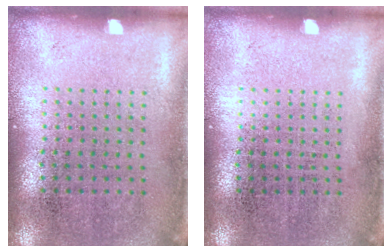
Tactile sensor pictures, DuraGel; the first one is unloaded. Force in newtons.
{"total": 0.0}